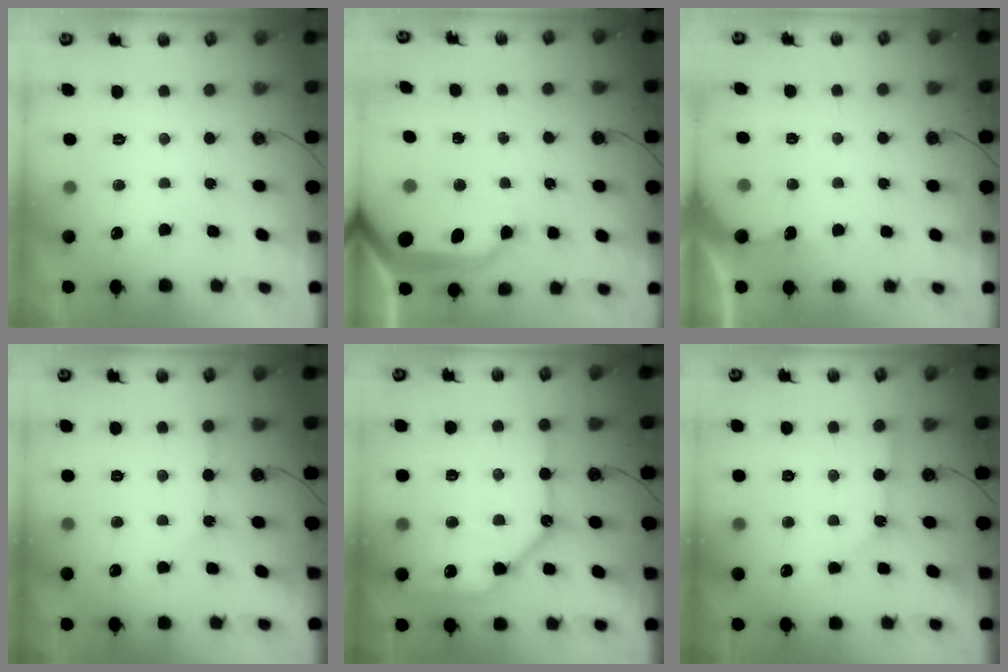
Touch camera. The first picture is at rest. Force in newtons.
{"total": 12.3, "press": 12.3, "slide": 1.1}
{"total": 2.3, "press": 2.3, "slide": 0.3}
{"total": 3.6, "press": 3.5, "slide": 0.6}
{"total": 14.5, "press": 14.5, "slide": 1.5}
{"total": 2.7, "press": 2.7, "slide": 0.4}